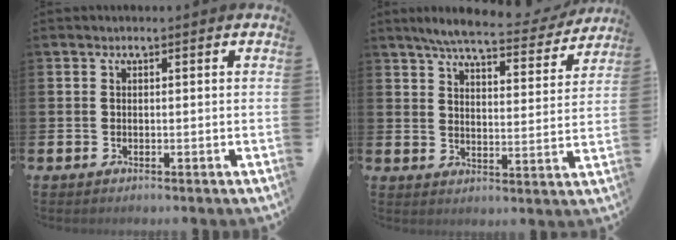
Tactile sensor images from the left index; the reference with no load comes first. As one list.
[{"total": 6.8, "force": [6.2, 0.8, 2.7], "torque": [-0.058, -0.035, 0.103]}]